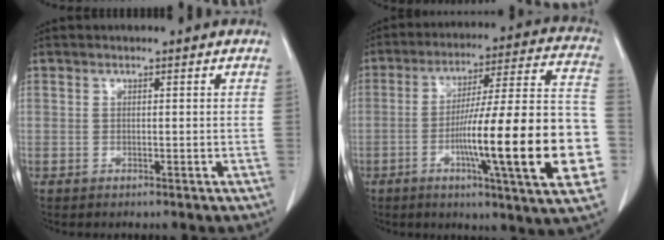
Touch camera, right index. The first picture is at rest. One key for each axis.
{"total": 24.1, "fx": -5.9, "fy": 1.3, "fz": 23.4, "tx": -0.290, "ty": 0.006, "tz": -0.088}